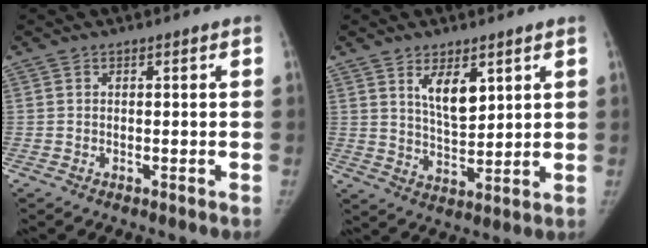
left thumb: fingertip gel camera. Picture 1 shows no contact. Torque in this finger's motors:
{"motor_torque": [0.77, 0.64, 0.97, -0.75, 0.12]}